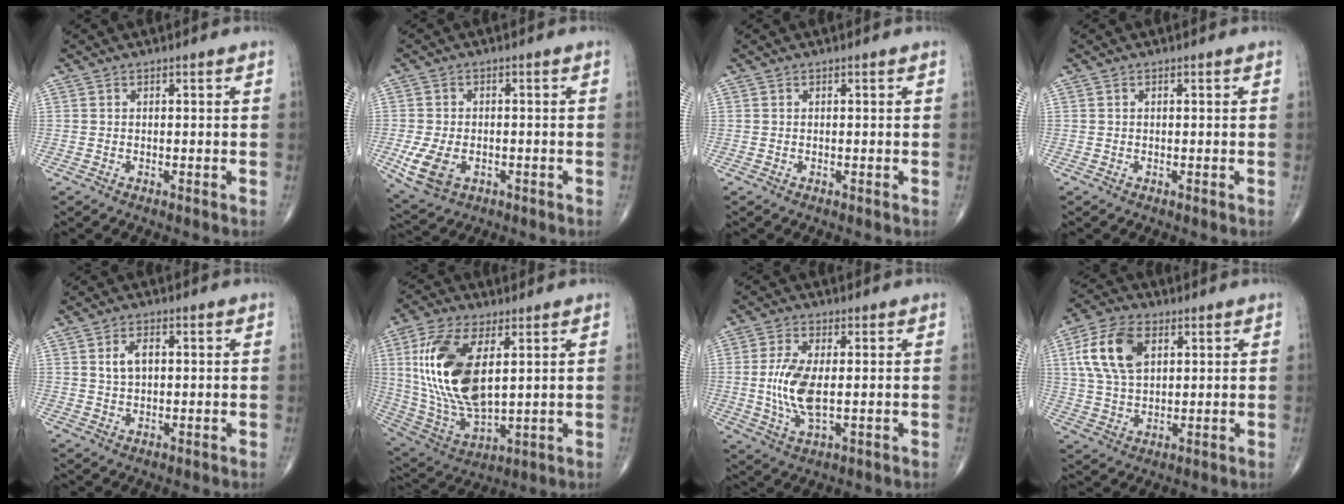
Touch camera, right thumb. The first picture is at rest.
{"total": 7.8, "force": [-2.3, 5.1, 5.4], "torque": [-0.109, 0.002, -0.032]}
{"total": 0.0}
{"total": 0.0}
{"total": 4.1, "force": [1.0, 2.3, 3.2], "torque": [-0.056, 0.003, 0.019]}
{"total": 20.5, "force": [4.6, 9.9, 17.3], "torque": [-0.350, -0.024, 0.094]}
{"total": 9.3, "force": [0.0, 3.9, 8.4], "torque": [-0.183, -0.011, 0.004]}
{"total": 12.3, "force": [3.9, 7.3, 9.1], "torque": [-0.171, 0.002, 0.074]}